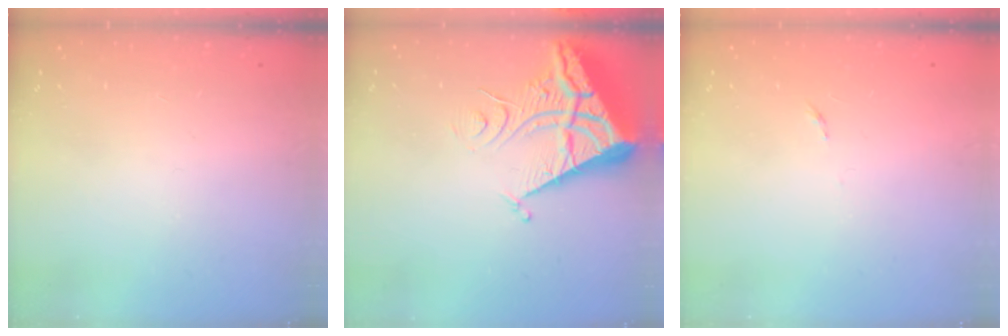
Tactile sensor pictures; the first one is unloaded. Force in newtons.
{"total": 9.6, "press": 9.5, "slide": 1.1}
{"total": 2.6, "press": 2.6, "slide": 0.4}